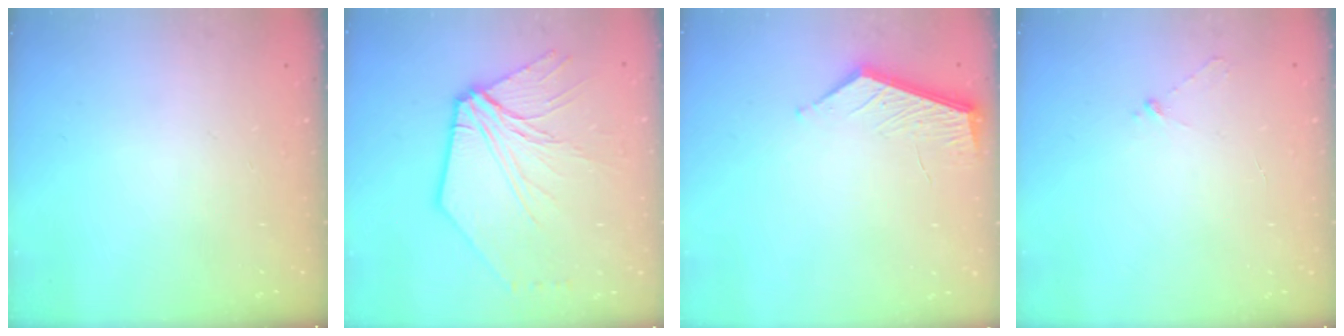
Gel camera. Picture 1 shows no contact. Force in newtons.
{"total": 9.0, "press": 8.9, "slide": 1.3}
{"total": 5.0, "press": 5.0, "slide": 0.3}
{"total": 3.1, "press": 3.1, "slide": 0.4}